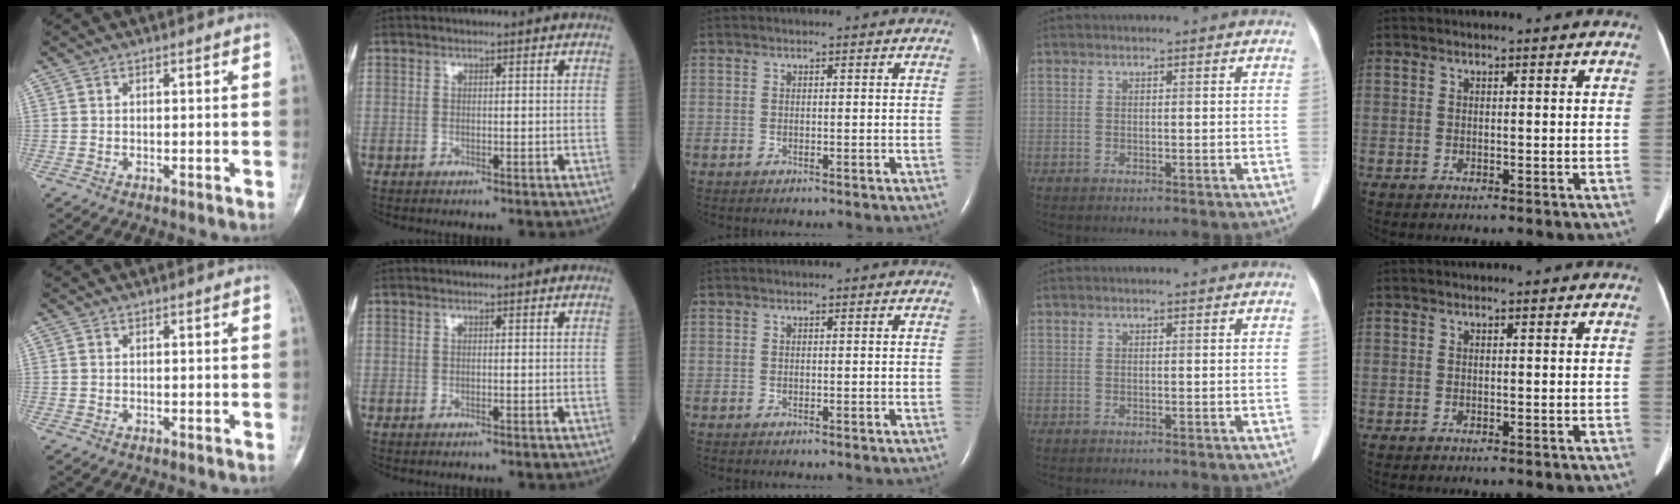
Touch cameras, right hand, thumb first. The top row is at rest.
{}